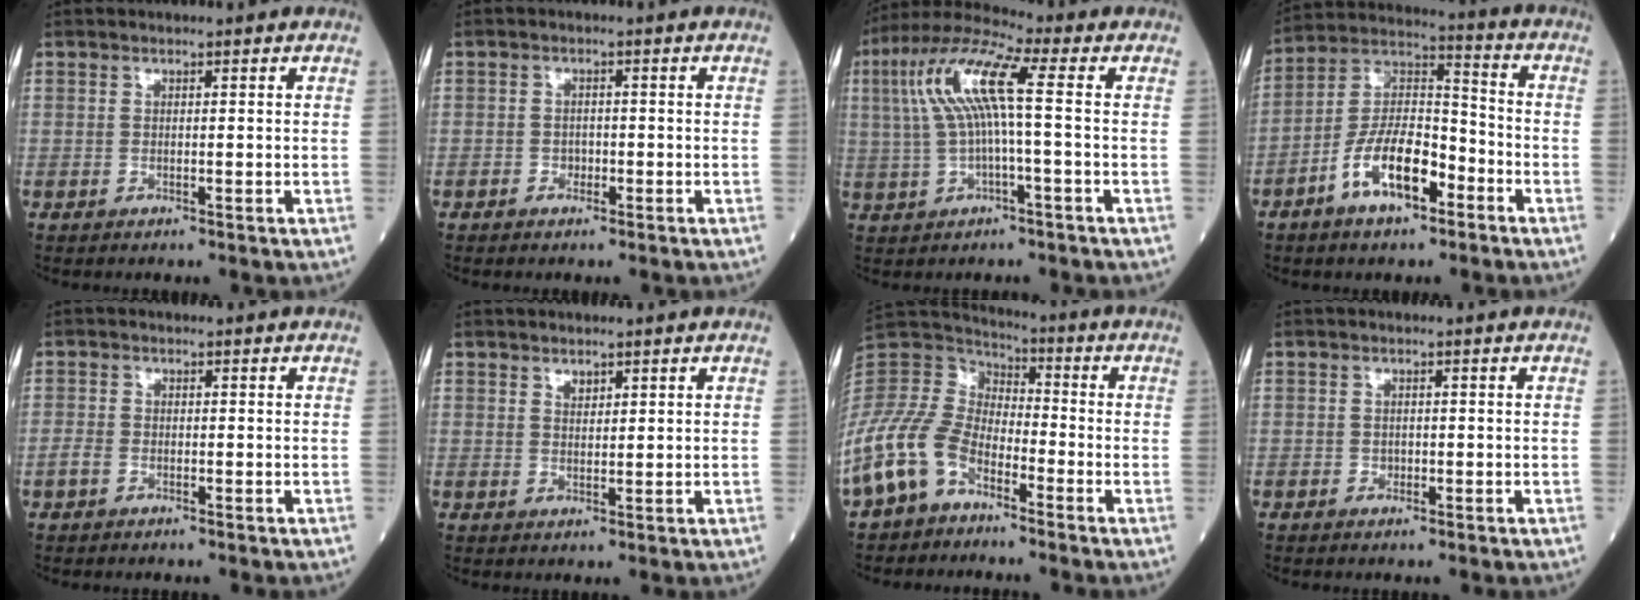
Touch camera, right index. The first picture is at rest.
{"total": 1.3, "force": [-0.7, 1.0, 0.6], "torque": [-0.006, 0.005, -0.013]}
{"total": 10.4, "force": [1.3, 1.0, 10.3], "torque": [-0.215, 0.033, 0.020]}
{"total": 12.0, "force": [-5.9, 4.6, 9.4], "torque": [-0.190, 0.013, -0.108]}
{"total": 1.7, "force": [-1.0, 1.0, 1.0], "torque": [-0.026, 0.002, -0.019]}
{"total": 1.4, "force": [1.0, 0.7, 0.6], "torque": [-0.010, -0.001, 0.017]}
{"total": 16.5, "force": [-9.9, 9.8, 8.8], "torque": [-0.220, 0.024, -0.197]}
{"total": 0.8, "force": [-0.4, 0.6, 0.3], "torque": [-0.003, 0.003, -0.007]}